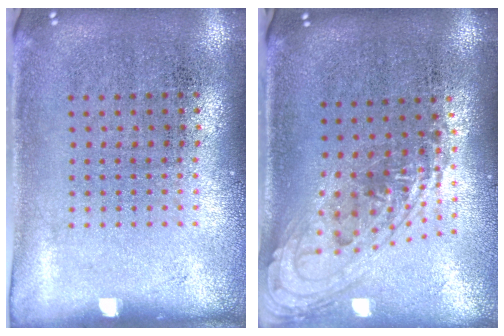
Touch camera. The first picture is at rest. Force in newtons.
{"total": 1.5, "press": 1.3, "slide": 0.7}